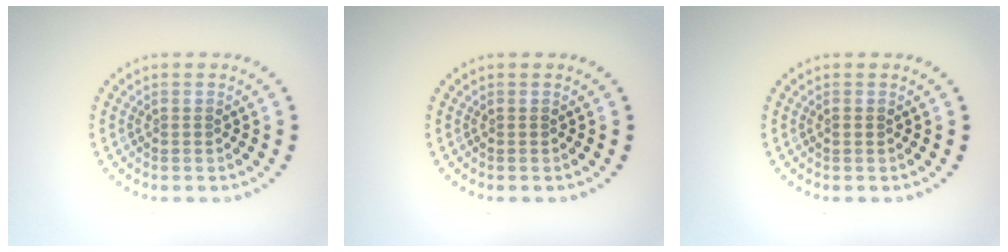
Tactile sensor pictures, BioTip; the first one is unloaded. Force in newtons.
{"total": 0.0}
{"total": 0.7, "press": 0.7, "slide": 0.1}